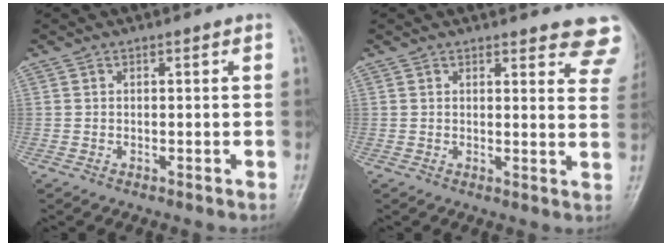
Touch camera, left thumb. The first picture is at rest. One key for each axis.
{"total": 9.7, "fx": 8.6, "fy": 2.7, "fz": 3.5, "tx": 0.003, "ty": -0.041, "tz": 0.070}